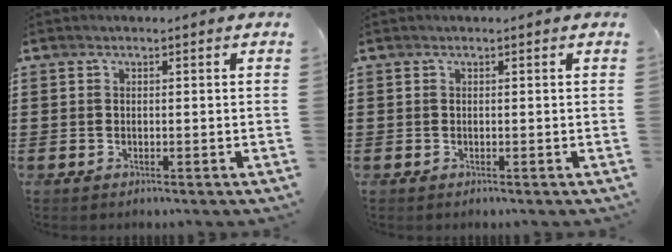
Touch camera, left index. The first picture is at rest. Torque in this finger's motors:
{"motor_torque": [0.00, 0.00, 0.00, 0.00]}